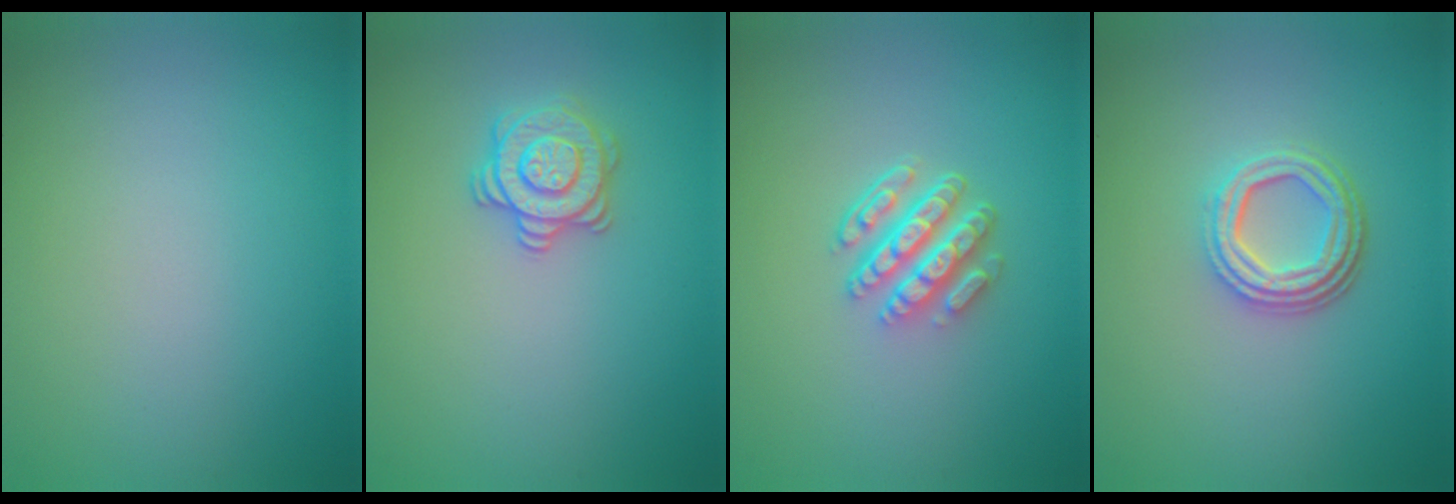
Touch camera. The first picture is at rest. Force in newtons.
{"total": 2.8, "press": 2.8, "slide": 0.4}
{"total": 4.8, "press": 3.5, "slide": 3.3}
{"total": 4.4, "press": 3.3, "slide": 2.9}